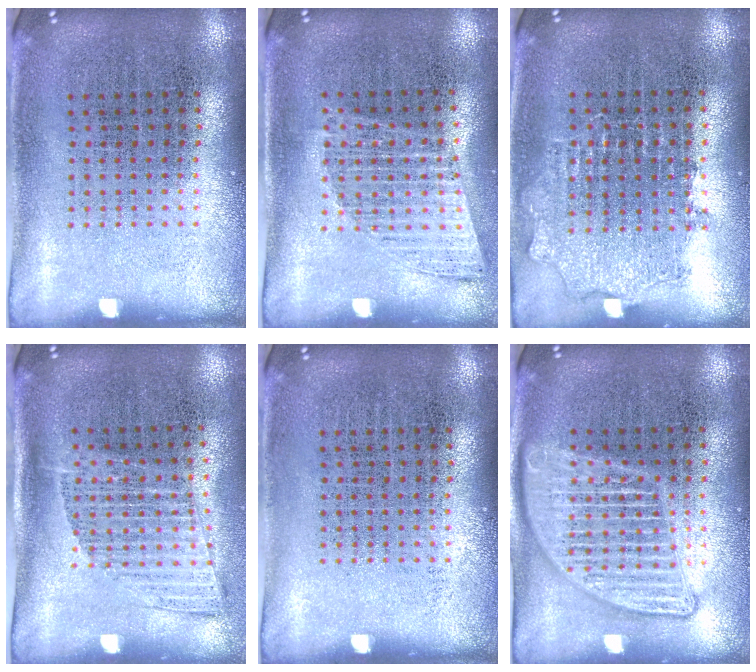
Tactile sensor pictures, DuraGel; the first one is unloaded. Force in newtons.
{"total": 1.0, "press": 1.0, "slide": 0.1}
{"total": 0.9, "press": 0.8, "slide": 0.3}
{"total": 1.3, "press": 1.1, "slide": 0.8}
{"total": 0.0}
{"total": 2.9, "press": 2.9, "slide": 0.3}